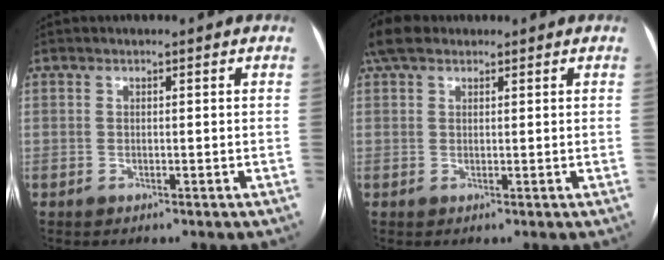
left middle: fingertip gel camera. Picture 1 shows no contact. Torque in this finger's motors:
{"motor_torque": [0.58, -0.53, 0.04, 0.01]}